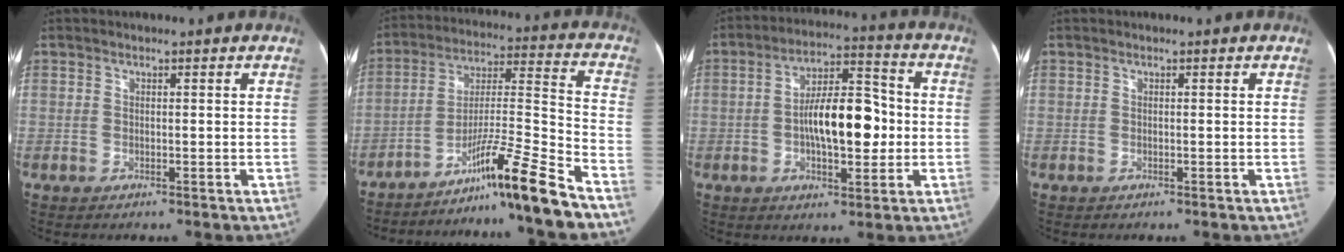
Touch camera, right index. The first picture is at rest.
{"total": 15.8, "force": [-11.9, -2.0, 10.2], "torque": [-0.165, 0.006, -0.200]}
{"total": 12.8, "force": [-1.0, 4.9, 11.7], "torque": [-0.196, 0.029, -0.013]}
{"total": 0.0}